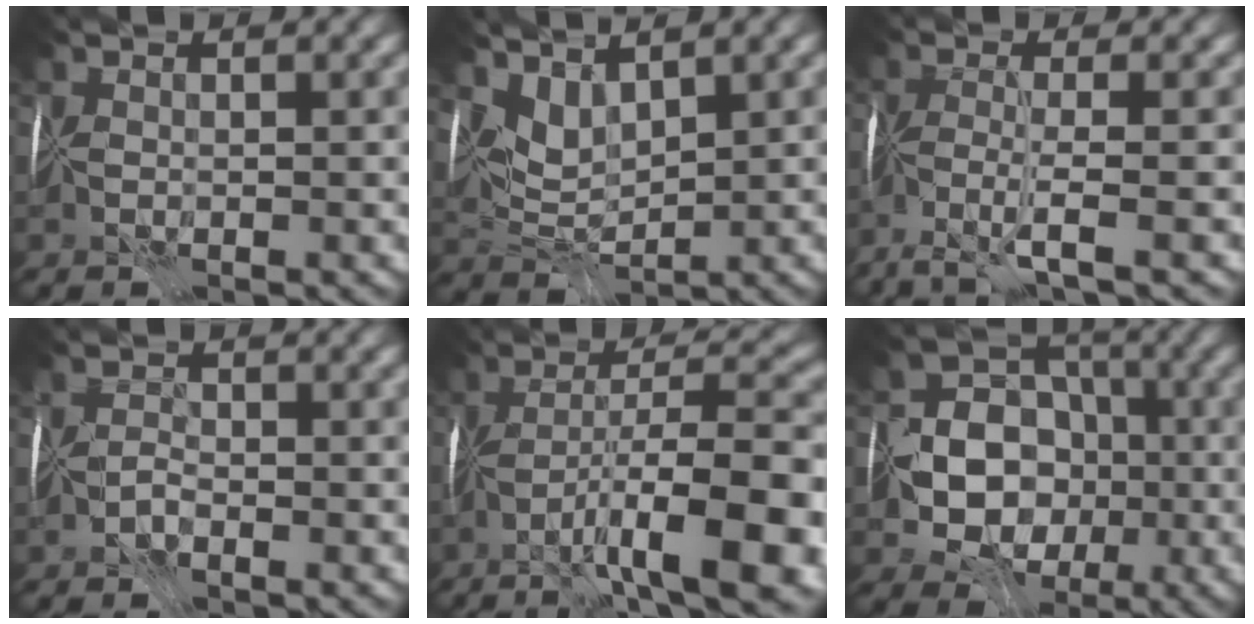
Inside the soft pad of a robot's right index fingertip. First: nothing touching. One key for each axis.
{"total": 2.5, "fx": 2.2, "fy": 0.6, "fz": 1.1, "tx": -0.022, "ty": -0.011, "tz": 0.044}
{"total": 3.6, "fx": -2.9, "fy": -0.9, "fz": 2.0, "tx": -0.040, "ty": -0.011, "tz": -0.071}
{"total": 1.2, "fx": -1.1, "fy": -0.3, "fz": -0.2, "tx": 0.011, "ty": 0.000, "tz": -0.026}
{"total": 11.6, "fx": -5.9, "fy": 1.5, "fz": 9.9, "tx": -0.151, "ty": -0.003, "tz": -0.091}
{"total": 10.1, "fx": -2.5, "fy": 8.6, "fz": 4.5, "tx": -0.056, "ty": -0.015, "tz": -0.072}